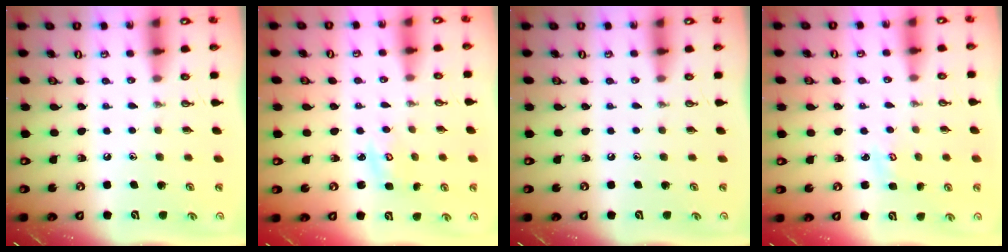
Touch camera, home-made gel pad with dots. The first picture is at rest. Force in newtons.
{"total": 2.7, "press": 2.7, "slide": 0.3}
{"total": 0.0}
{"total": 2.5, "press": 2.5, "slide": 0.2}